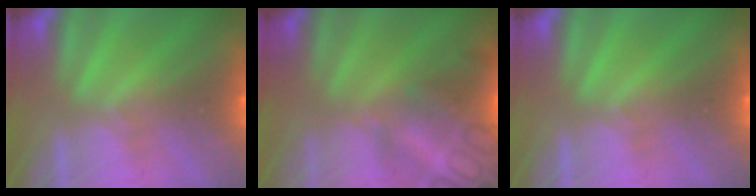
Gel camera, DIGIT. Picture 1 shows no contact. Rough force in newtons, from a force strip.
{"total": 7.5}
{"total": 0.0}